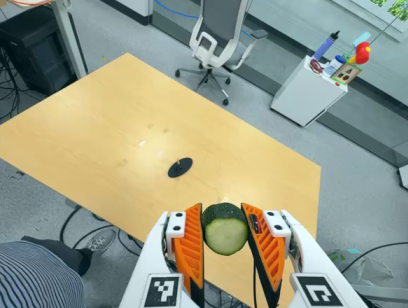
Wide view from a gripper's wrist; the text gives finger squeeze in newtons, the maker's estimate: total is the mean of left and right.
{"total": 10.3, "left": 9.6, "right": 11.0}